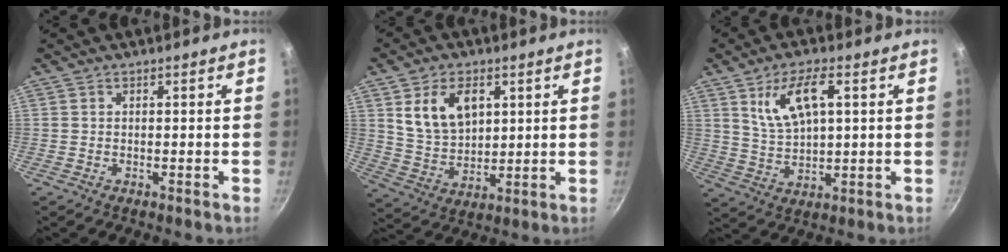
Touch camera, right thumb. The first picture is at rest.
{"total": 11.1, "force": [4.0, 7.3, 7.3], "torque": [-0.113, -0.020, 0.084]}
{"total": 9.7, "force": [3.6, 4.1, 8.1], "torque": [-0.139, -0.005, 0.077]}